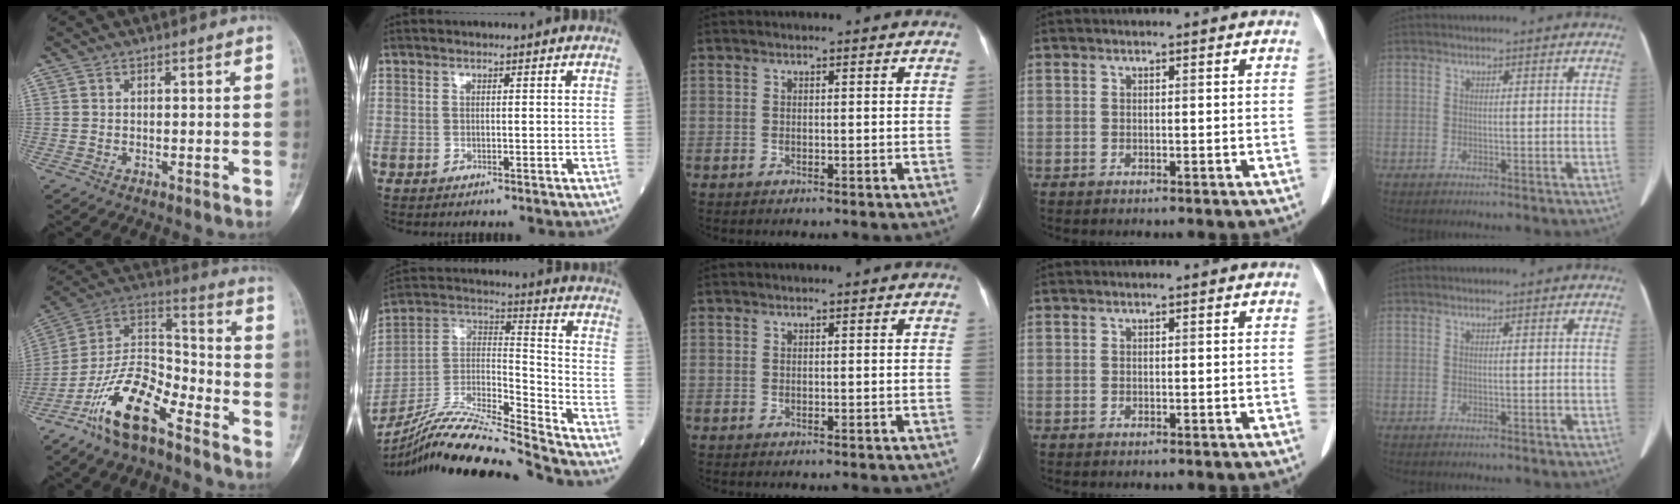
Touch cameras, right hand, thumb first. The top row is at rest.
{"thumb": {"total": 16.1, "force": [-10.4, 6.1, 10.7], "torque": [-0.191, 0.082, -0.200]}, "index": {"total": 19.9, "force": [-18.4, -0.5, 7.5], "torque": [-0.153, 0.014, -0.331]}}